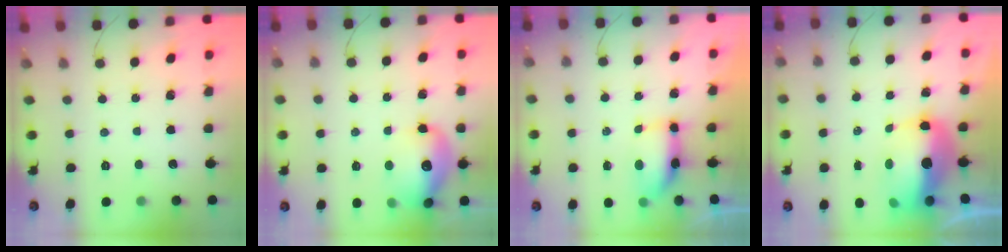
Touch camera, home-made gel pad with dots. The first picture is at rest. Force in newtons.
{"total": 14.2, "press": 13.8, "slide": 3.2}
{"total": 7.5, "press": 7.2, "slide": 2.1}
{"total": 14.3, "press": 14.0, "slide": 2.9}